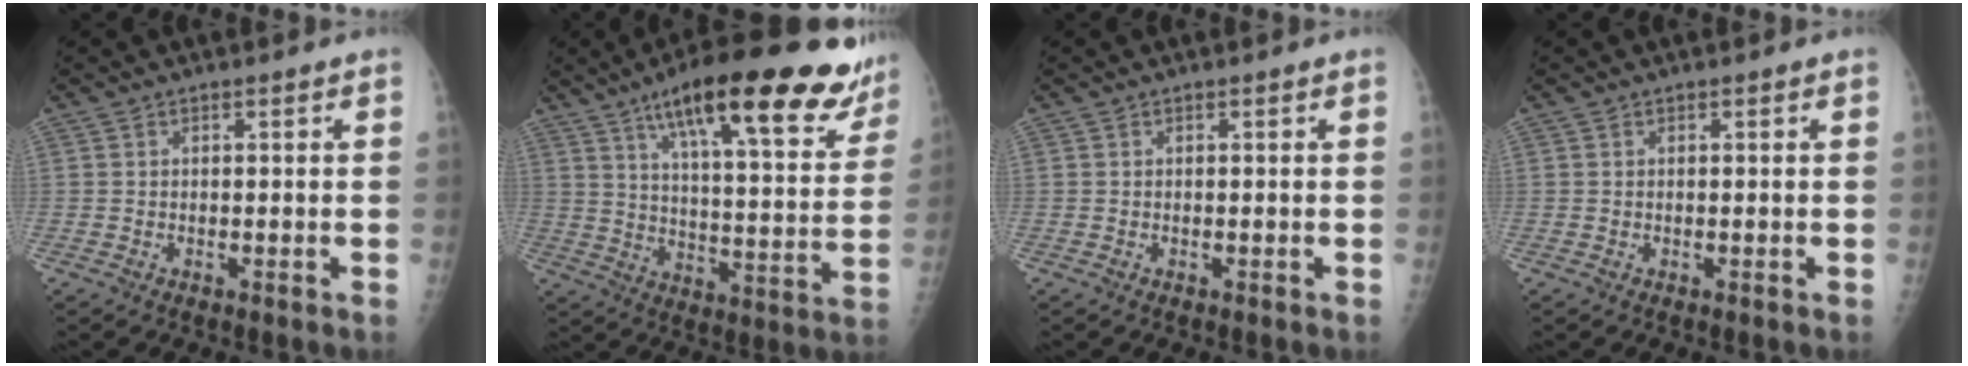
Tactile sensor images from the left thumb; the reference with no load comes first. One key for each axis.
{"total": 26.4, "fx": 17.0, "fy": 6.9, "fz": 19.0, "tx": -0.245, "ty": -0.042, "tz": 0.245}
{"total": 0.0}
{"total": 0.0}